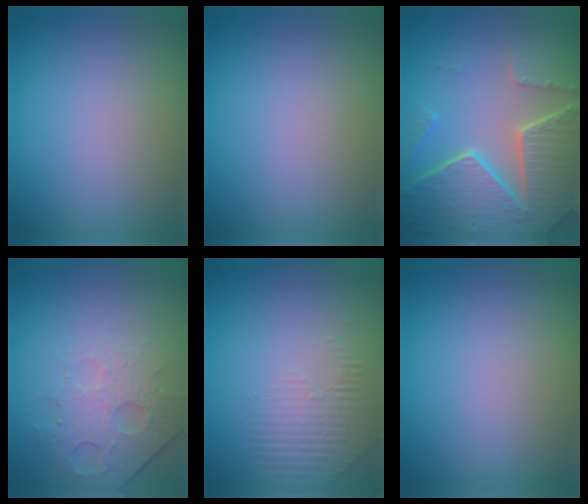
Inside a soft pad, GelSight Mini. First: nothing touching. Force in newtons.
{"total": 0.0}
{"total": 8.3, "press": 5.9, "slide": 5.8}
{"total": 4.9, "press": 3.1, "slide": 3.7}
{"total": 1.3, "press": 0.5, "slide": 1.2}
{"total": 0.0}